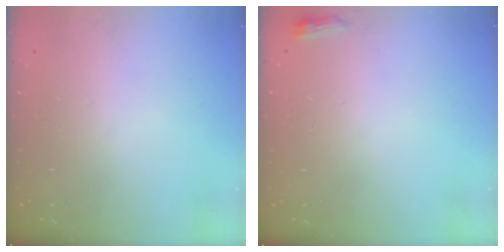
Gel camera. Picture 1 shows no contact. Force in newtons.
{"total": 4.7, "press": 4.6, "slide": 0.8}